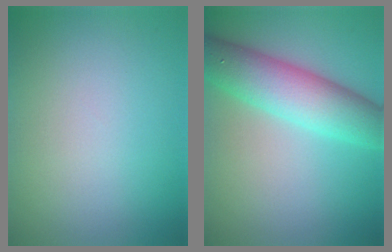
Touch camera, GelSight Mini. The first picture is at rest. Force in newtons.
{"total": 6.8, "press": 6.8, "slide": 0.2}